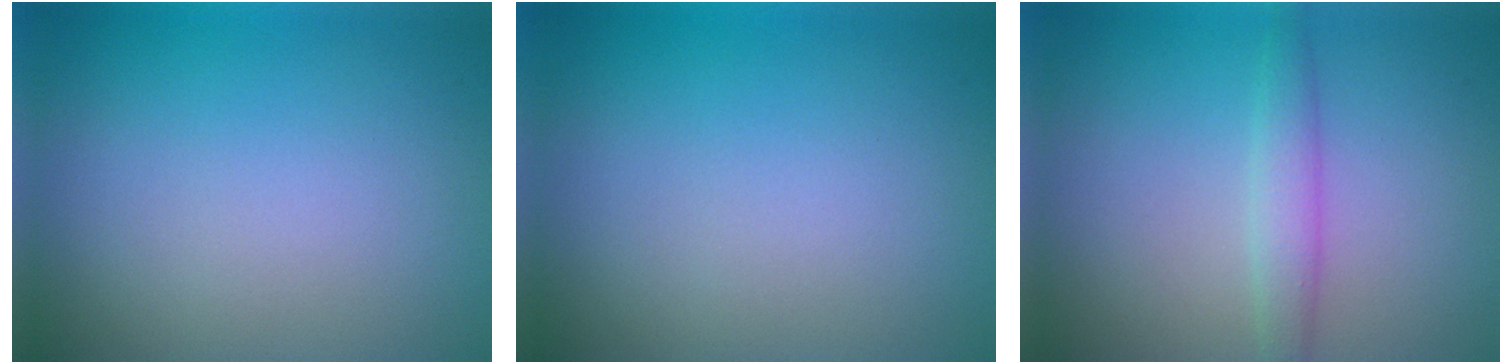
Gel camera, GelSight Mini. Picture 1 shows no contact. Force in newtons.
{"total": 0.0}
{"total": 2.2, "press": 2.2, "slide": 0.1}